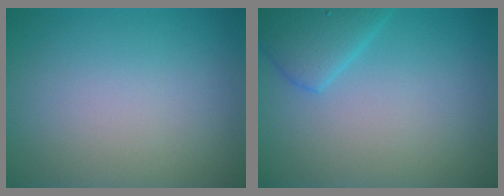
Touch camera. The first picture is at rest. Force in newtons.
{"total": 3.1, "press": 3.1, "slide": 0.3}